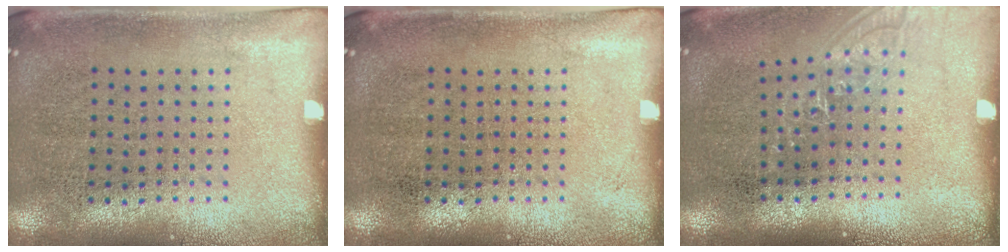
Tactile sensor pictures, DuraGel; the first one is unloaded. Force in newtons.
{"total": 0.0}
{"total": 1.0, "press": 0.9, "slide": 0.3}